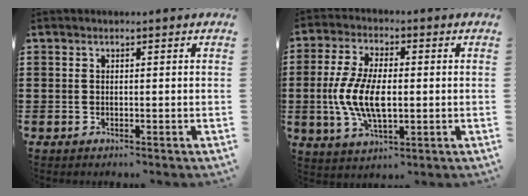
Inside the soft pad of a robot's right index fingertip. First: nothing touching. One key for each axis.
{"total": 9.1, "fx": -0.8, "fy": 4.2, "fz": 8.1, "tx": -0.184, "ty": -0.004, "tz": -0.020}